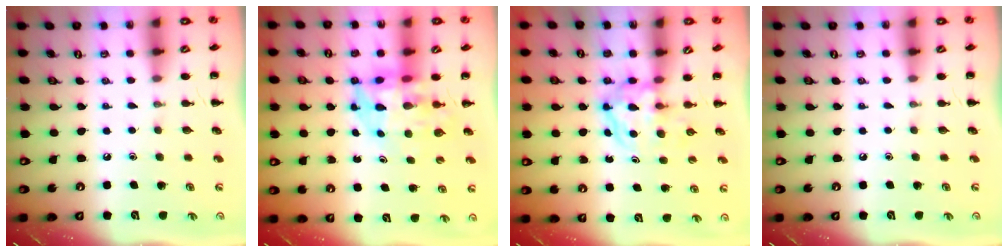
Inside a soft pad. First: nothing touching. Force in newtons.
{"total": 6.4, "press": 6.2, "slide": 1.9}
{"total": 3.9, "press": 3.9, "slide": 0.5}
{"total": 0.0}